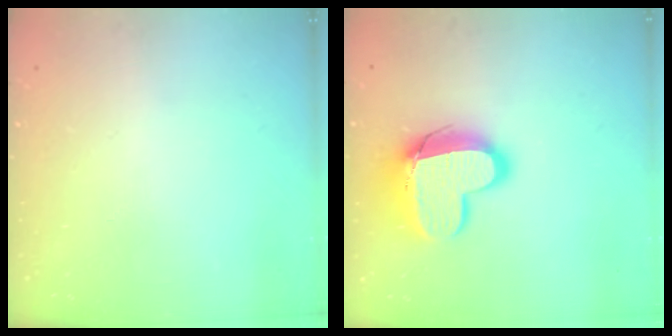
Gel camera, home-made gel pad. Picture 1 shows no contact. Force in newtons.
{"total": 15.0, "press": 14.9, "slide": 1.3}